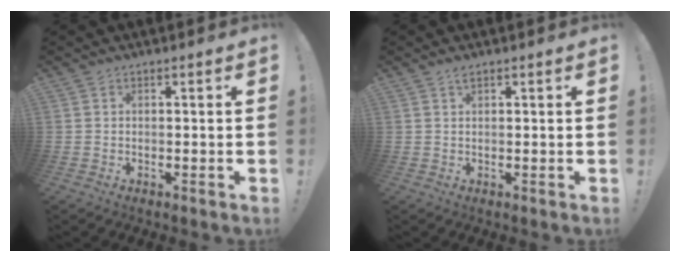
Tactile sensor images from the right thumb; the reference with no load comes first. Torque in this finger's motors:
{"motor_torque": [0.19, -0.25, 0.13, -0.05, 0.00]}